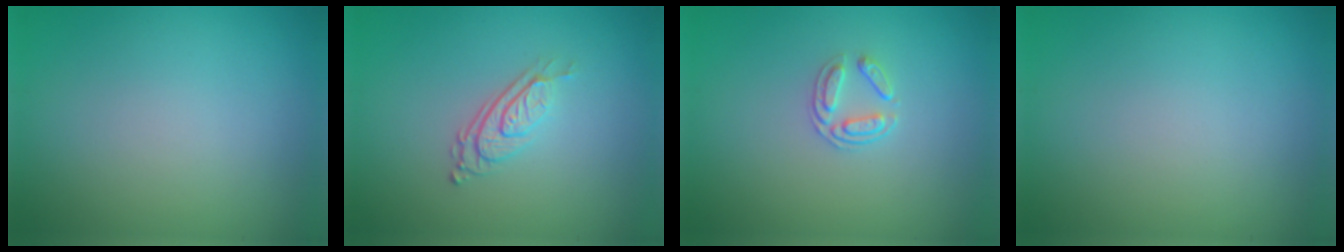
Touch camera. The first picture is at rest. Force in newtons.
{"total": 3.1, "press": 2.0, "slide": 2.4}
{"total": 1.7, "press": 1.3, "slide": 1.1}
{"total": 0.0}